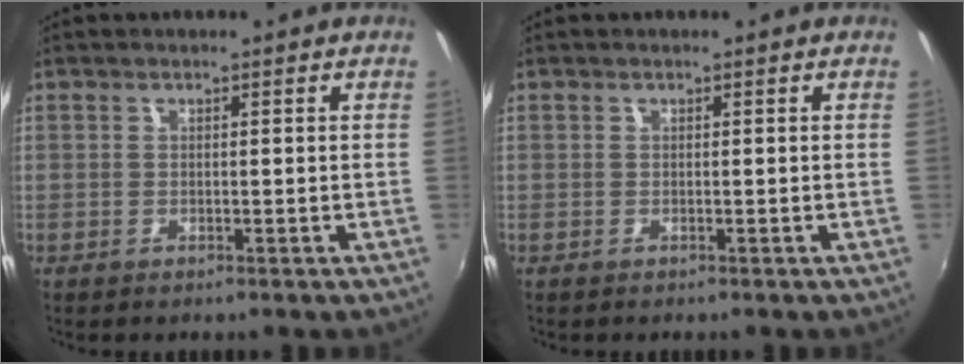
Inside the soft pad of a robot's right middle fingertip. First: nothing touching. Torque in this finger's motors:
{"motor_torque": [-0.16, 0.05, 0.00, 0.00]}